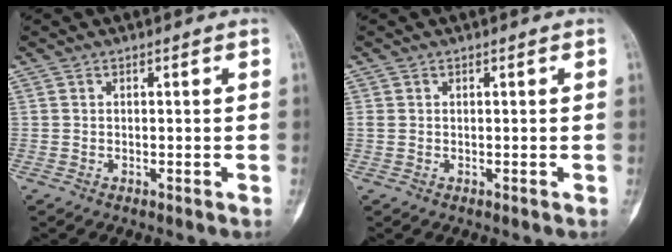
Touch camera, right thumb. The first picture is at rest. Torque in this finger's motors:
{"motor_torque": [0.12, 0.12, 0.12, 0.17, 0.00]}